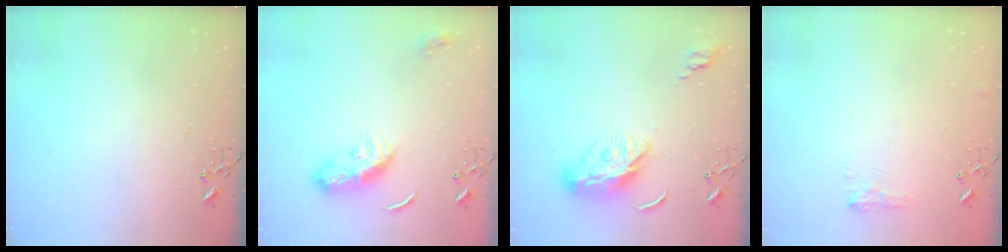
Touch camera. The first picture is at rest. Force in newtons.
{"total": 10.9, "press": 10.9, "slide": 0.7}
{"total": 10.9, "press": 10.9, "slide": 0.9}
{"total": 7.4, "press": 7.4, "slide": 0.5}